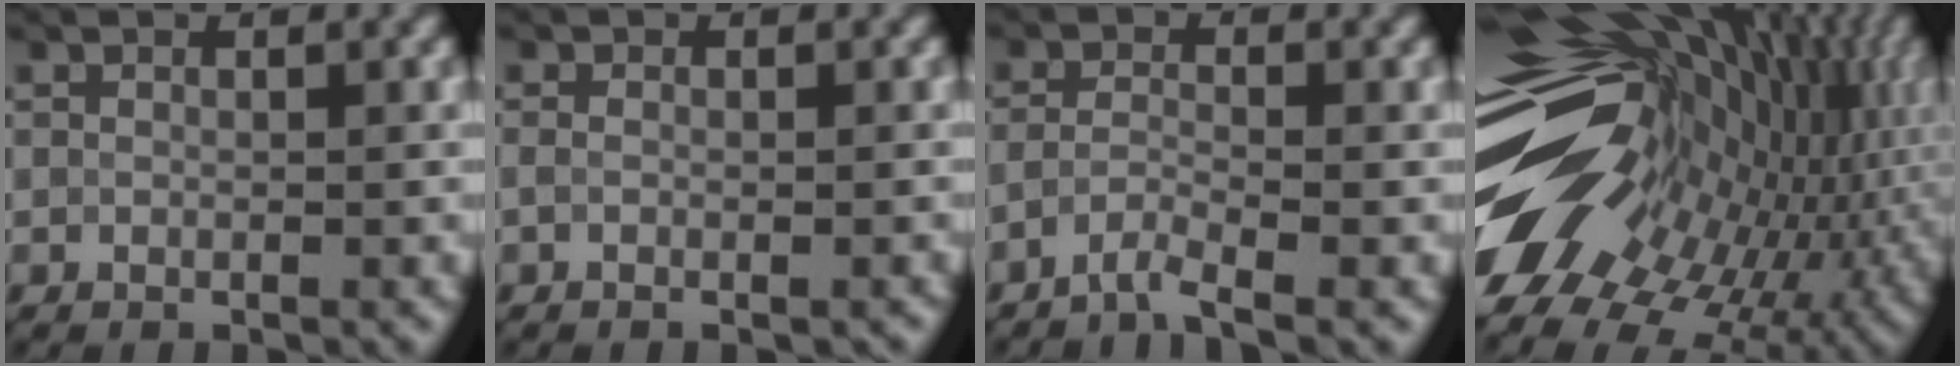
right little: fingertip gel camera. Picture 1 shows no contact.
{"total": 1.4, "force": [-0.7, 0.4, 1.2], "torque": [-0.011, -0.001, -0.005]}
{"total": 2.2, "force": [-2.0, 0.0, 0.8], "torque": [-0.011, 0.002, -0.045]}
{"total": 18.8, "force": [0.8, 10.4, 15.6], "torque": [-0.257, -0.004, 0.037]}